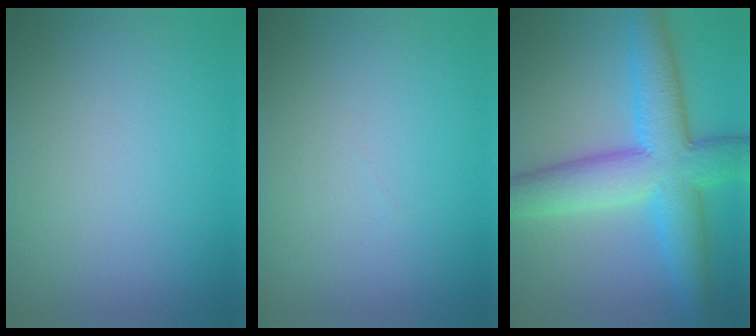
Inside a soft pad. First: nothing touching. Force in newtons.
{"total": 0.0}
{"total": 9.2, "press": 9.2, "slide": 0.2}